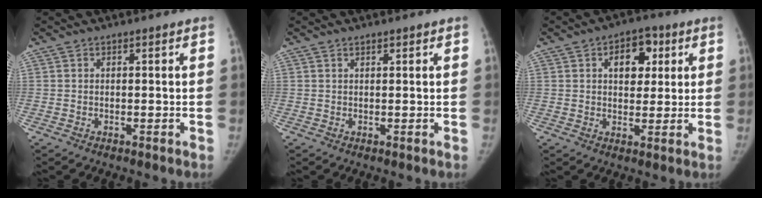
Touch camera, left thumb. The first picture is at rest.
{"total": 0.7, "force": [0.6, 0.2, 0.3], "torque": [-0.001, -0.003, 0.011]}
{"total": 8.1, "force": [2.8, 5.4, 5.4], "torque": [-0.035, -0.003, 0.036]}